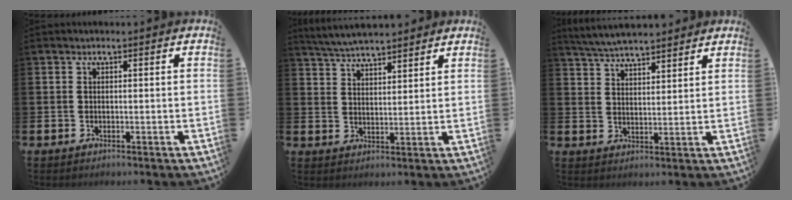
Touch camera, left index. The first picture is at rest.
{"total": 5.1, "force": [5.0, 0.6, 0.9], "torque": [-0.040, -0.018, 0.093]}
{"total": 5.1, "force": [5.0, 0.6, 0.8], "torque": [-0.038, -0.020, 0.094]}